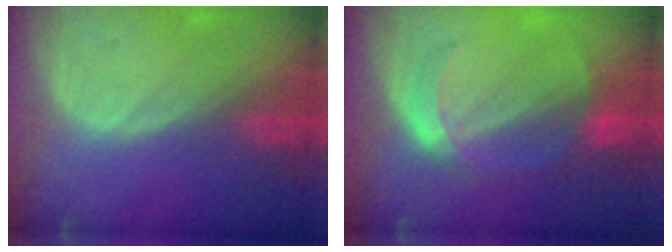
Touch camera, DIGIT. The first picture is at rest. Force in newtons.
{"total": 5.6, "press": 5.3, "slide": 1.9}